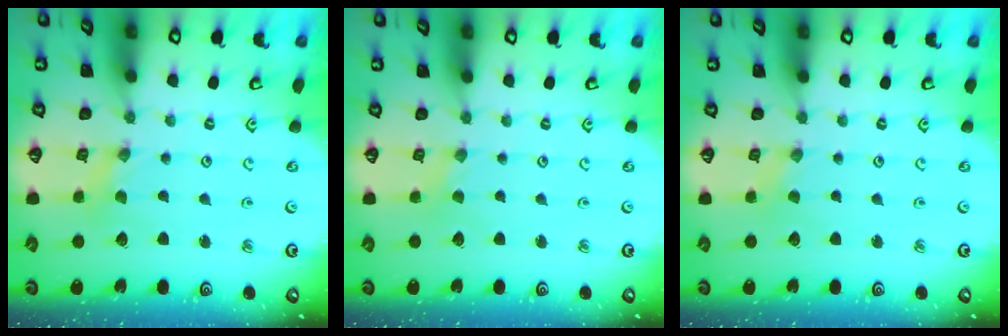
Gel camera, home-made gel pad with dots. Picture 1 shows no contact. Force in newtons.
{"total": 0.0}
{"total": 0.0}